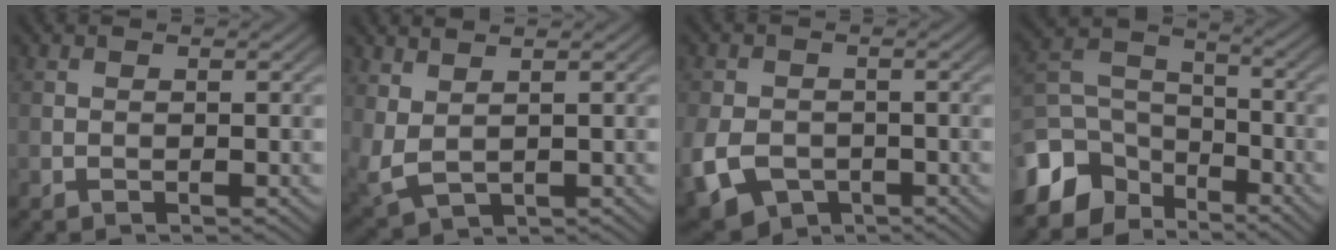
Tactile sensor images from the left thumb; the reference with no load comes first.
{"total": 4.5, "force": [1.9, 2.5, 3.2], "torque": [-0.097, -0.009, 0.048]}
{"total": 9.1, "force": [-3.3, 6.6, 5.4], "torque": [-0.140, -0.028, -0.061]}
{"total": 10.6, "force": [-6.7, 6.8, 4.7], "torque": [-0.123, -0.014, -0.141]}